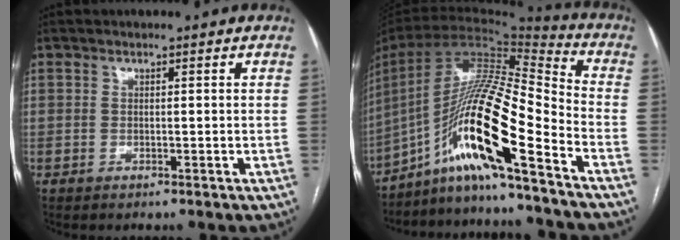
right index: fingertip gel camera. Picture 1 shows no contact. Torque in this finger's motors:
{"motor_torque": [1.69, -0.45, 0.78, 0.21]}